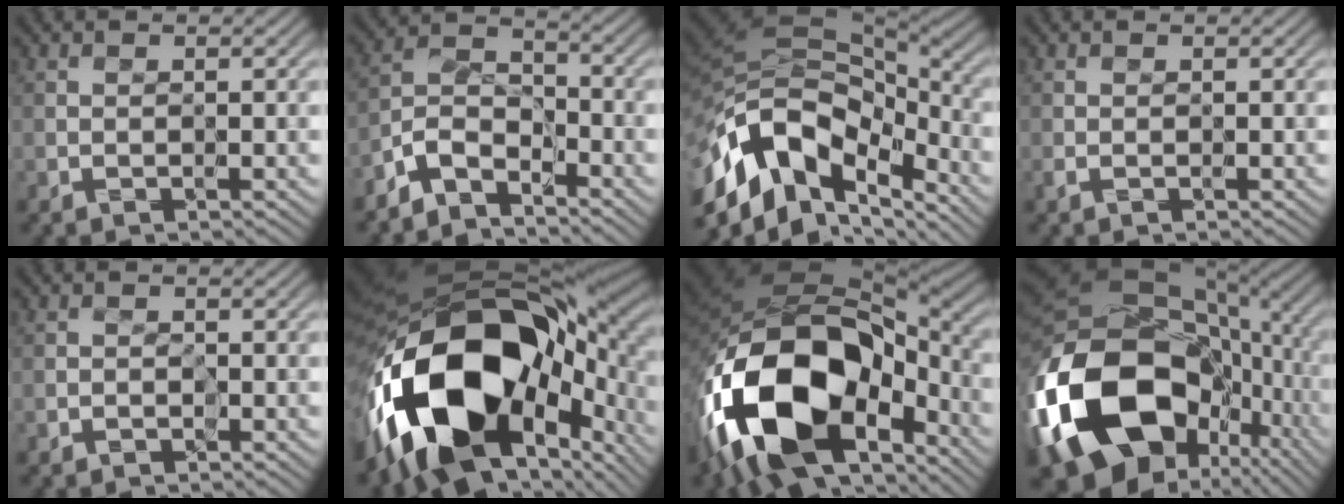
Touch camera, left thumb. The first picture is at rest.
{"total": 5.8, "force": [-4.6, 2.2, 2.6], "torque": [-0.053, 0.005, -0.109]}
{"total": 14.4, "force": [-6.5, 7.9, 10.2], "torque": [-0.239, -0.001, -0.116]}
{"total": 0.7, "force": [-0.3, 0.3, 0.5], "torque": [-0.015, 0.000, -0.007]}
{"total": 0.5, "force": [-0.5, 0.1, 0.0], "torque": [0.000, 0.002, -0.011]}
{"total": 20.6, "force": [-4.1, 11.9, 16.3], "torque": [-0.345, -0.043, -0.045]}
{"total": 20.4, "force": [-6.7, 11.6, 15.3], "torque": [-0.343, -0.019, -0.107]}
{"total": 21.4, "force": [-4.1, 15.4, 14.3], "torque": [-0.362, -0.023, -0.061]}